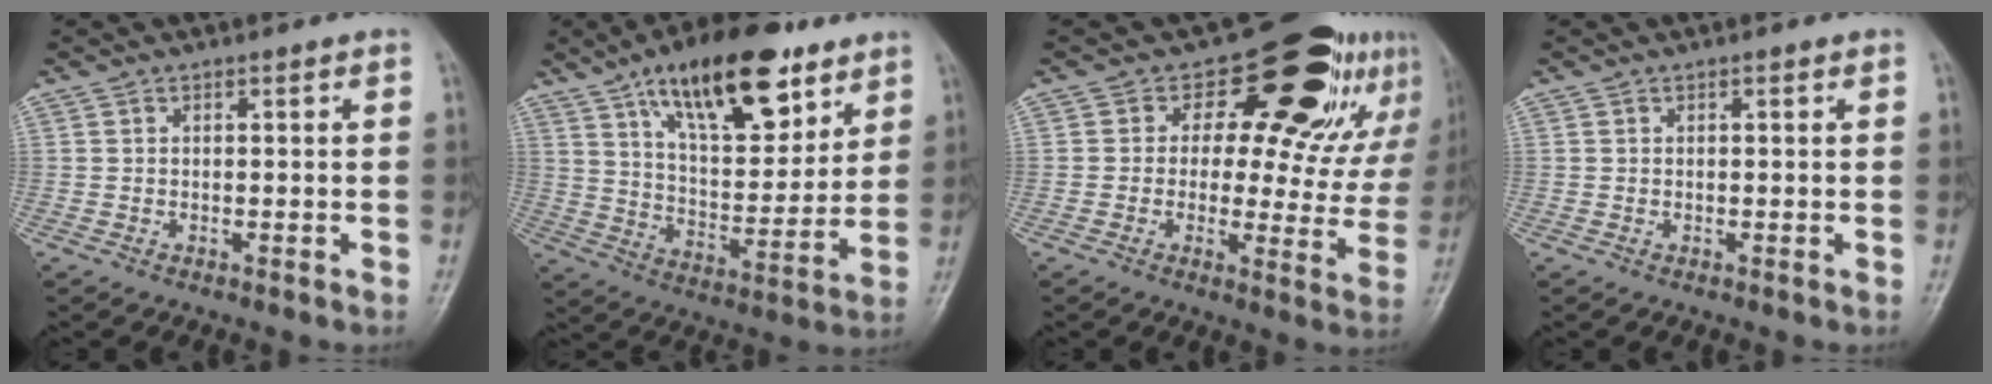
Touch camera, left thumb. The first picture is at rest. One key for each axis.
{"total": 22.1, "fx": 12.8, "fy": 9.4, "fz": 15.4, "tx": -0.205, "ty": -0.049, "tz": 0.216}
{"total": 18.0, "fx": 10.9, "fy": 10.0, "fz": 10.4, "tx": -0.073, "ty": -0.052, "tz": 0.121}
{"total": 0.0}